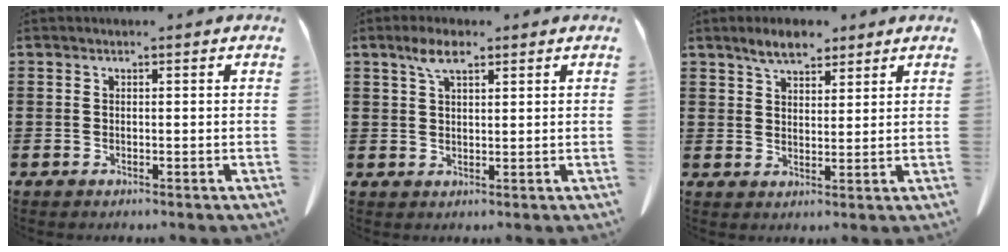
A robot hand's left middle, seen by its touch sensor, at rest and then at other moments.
{"total": 4.2, "force": [2.4, 1.5, 3.1], "torque": [-0.068, 0.004, 0.044]}
{"total": 4.9, "force": [4.0, 1.7, 2.1], "torque": [-0.051, -0.004, 0.076]}